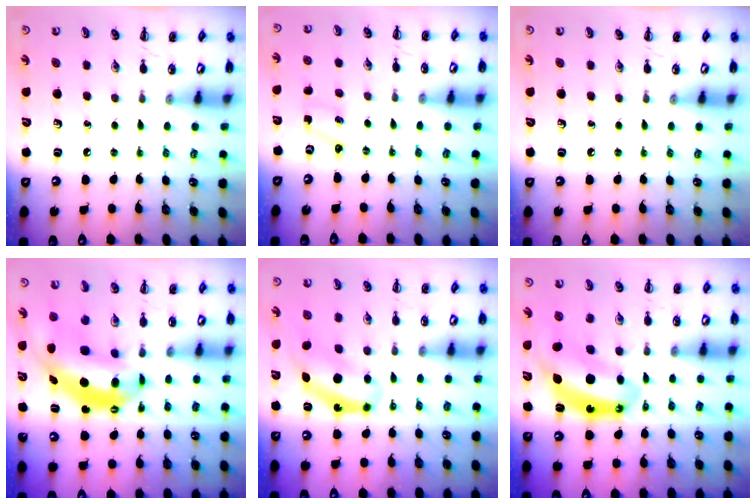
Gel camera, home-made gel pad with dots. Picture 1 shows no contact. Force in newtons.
{"total": 0.8, "press": 0.8, "slide": 0.3}
{"total": 0.0}
{"total": 7.5, "press": 7.3, "slide": 1.8}
{"total": 7.0, "press": 7.0, "slide": 0.2}
{"total": 8.8, "press": 8.6, "slide": 1.9}